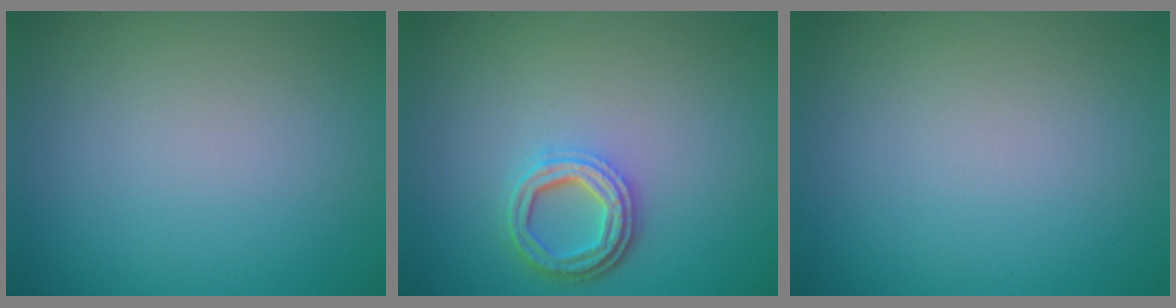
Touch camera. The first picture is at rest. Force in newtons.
{"total": 3.8, "press": 2.9, "slide": 2.4}
{"total": 0.0}